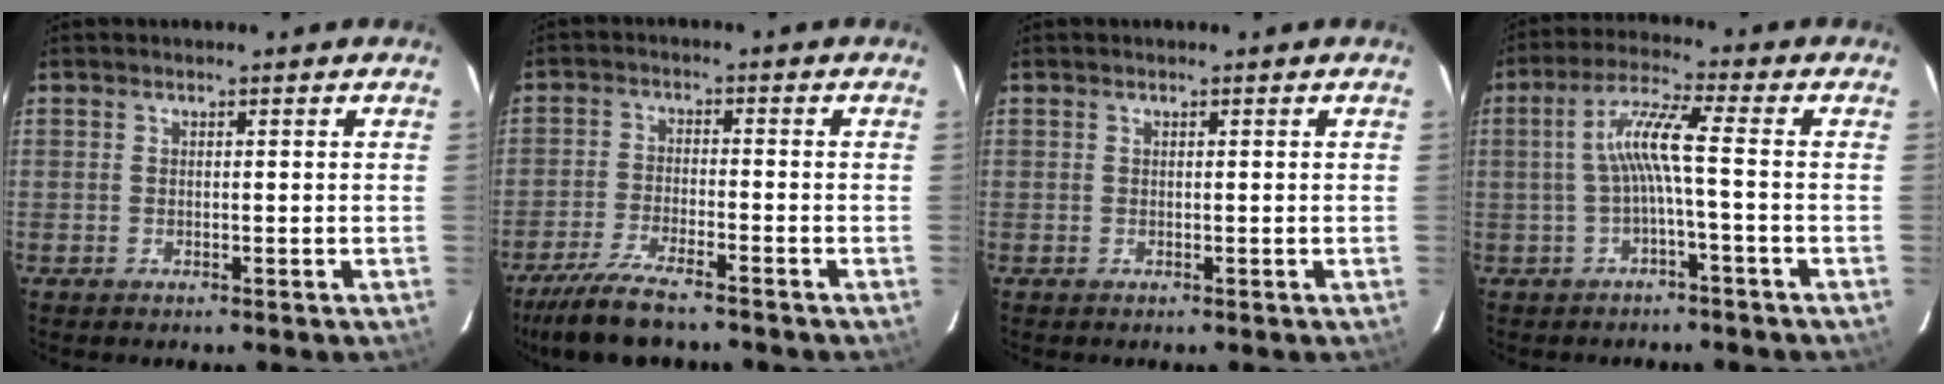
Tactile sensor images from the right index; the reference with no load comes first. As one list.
[{"total": 10.5, "force": [-8.8, 1.9, 5.3], "torque": [-0.130, -0.024, -0.159]}, {"total": 0.0}, {"total": 6.5, "force": [-1.3, -0.6, 6.3], "torque": [-0.140, 0.010, -0.020]}]